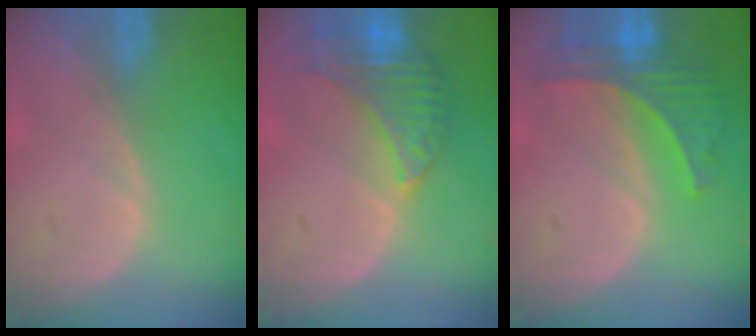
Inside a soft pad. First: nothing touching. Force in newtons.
{"total": 7.6, "press": 7.2, "slide": 2.5}
{"total": 6.8, "press": 6.3, "slide": 2.5}